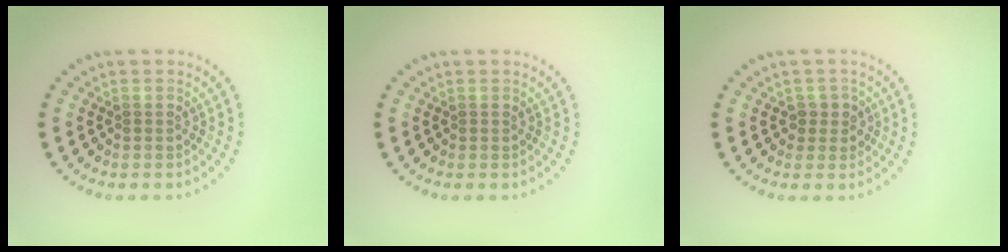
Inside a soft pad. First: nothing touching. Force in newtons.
{"total": 0.0}
{"total": 1.6, "press": 1.4, "slide": 0.8}